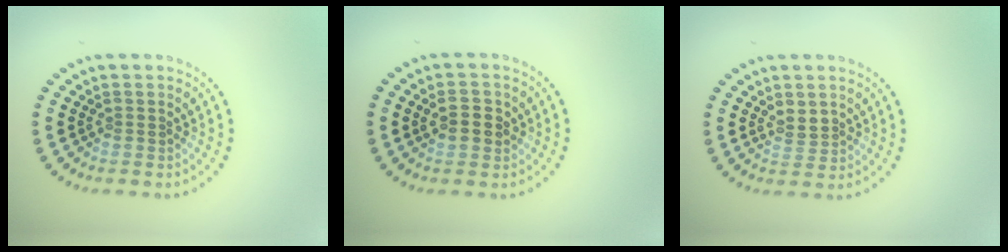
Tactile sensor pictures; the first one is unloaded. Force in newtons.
{"total": 2.5, "press": 2.5, "slide": 0.2}
{"total": 1.3, "press": 1.2, "slide": 0.5}